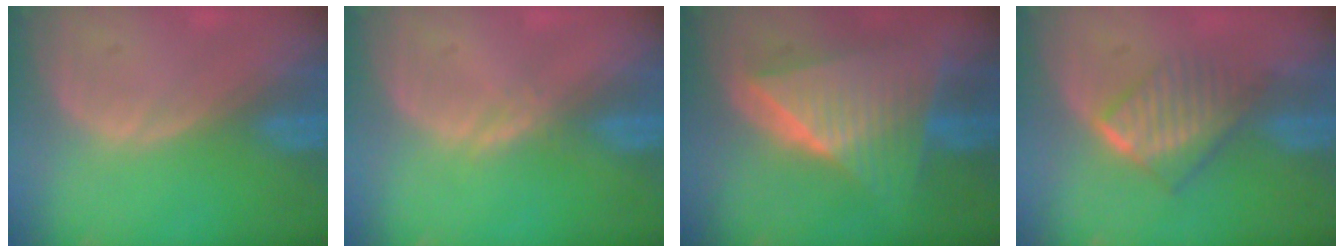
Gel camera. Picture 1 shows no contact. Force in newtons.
{"total": 1.1, "press": 1.1, "slide": 0.1}
{"total": 10.1, "press": 10.1, "slide": 0.6}
{"total": 6.5, "press": 5.8, "slide": 3.0}